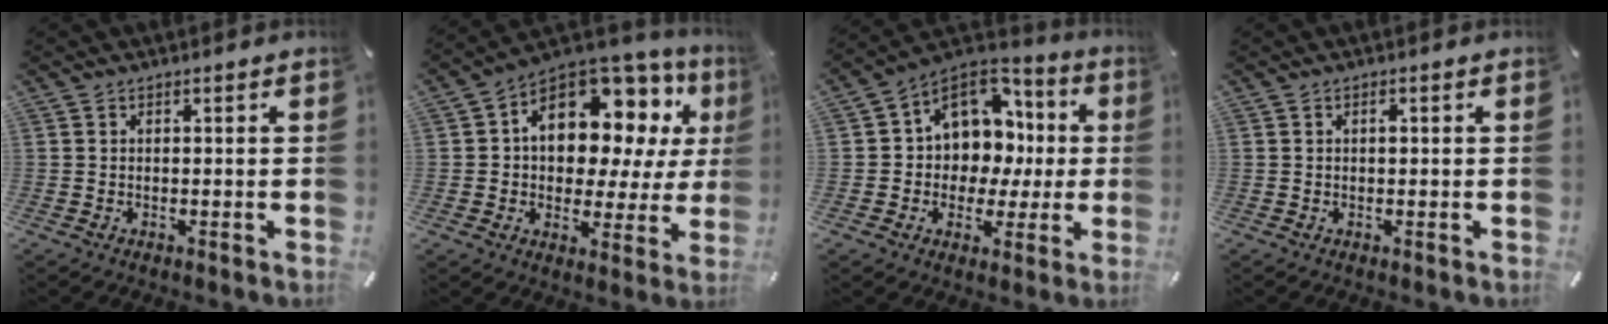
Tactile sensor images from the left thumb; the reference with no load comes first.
{"total": 13.8, "force": [5.3, 9.6, 8.5], "torque": [-0.123, -0.045, 0.094]}
{"total": 12.4, "force": [2.8, 10.7, 5.7], "torque": [-0.091, -0.020, 0.060]}
{"total": 0.7, "force": [0.1, 0.4, 0.6], "torque": [-0.013, -0.001, 0.001]}